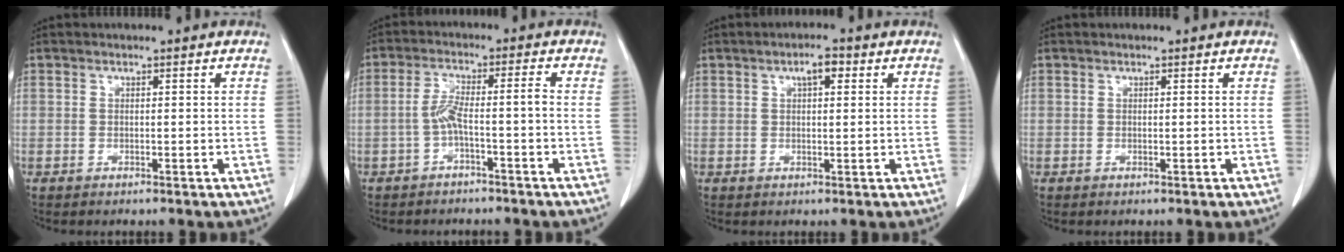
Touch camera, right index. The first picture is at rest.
{"total": 4.5, "force": [-1.8, 0.0, 4.1], "torque": [-0.085, 0.022, -0.030]}
{"total": 2.9, "force": [1.2, 0.9, 2.4], "torque": [-0.043, 0.008, 0.018]}
{"total": 0.0}